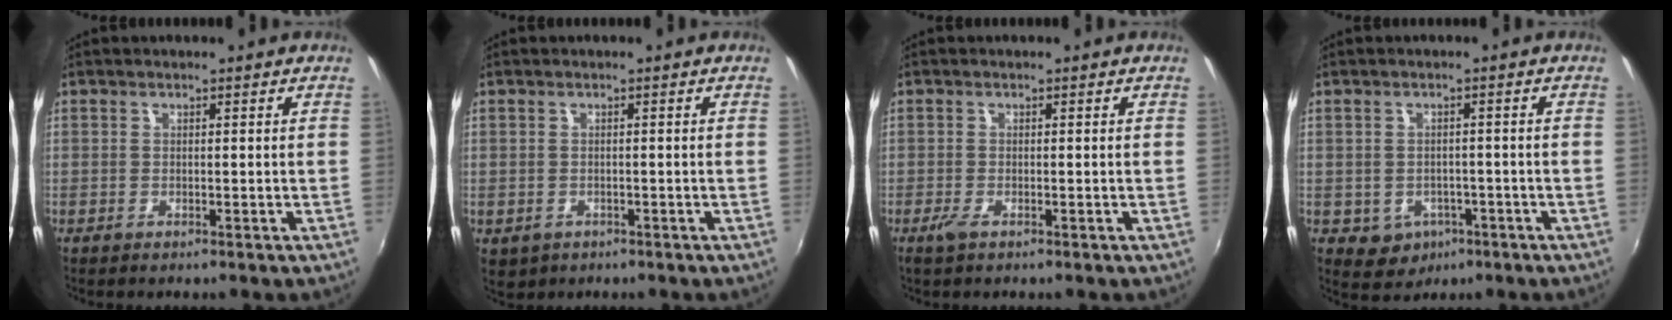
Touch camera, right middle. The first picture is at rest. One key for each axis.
{"total": 2.8, "fx": -0.8, "fy": 2.4, "fz": 1.3, "tx": -0.029, "ty": -0.005, "tz": -0.006}
{"total": 1.7, "fx": -1.0, "fy": 0.3, "fz": 1.4, "tx": -0.029, "ty": -0.006, "tz": -0.018}
{"total": 5.1, "fx": -2.1, "fy": 4.3, "fz": 1.7, "tx": -0.044, "ty": 0.001, "tz": -0.015}